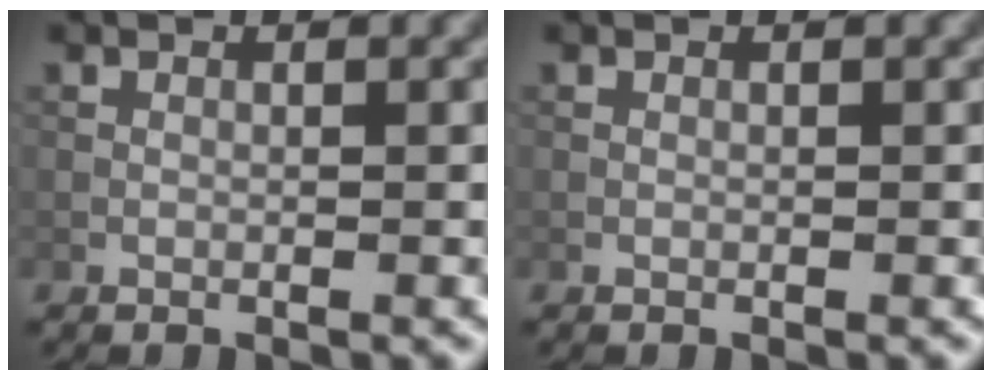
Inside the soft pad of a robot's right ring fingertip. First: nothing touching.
{"total": 0.0}